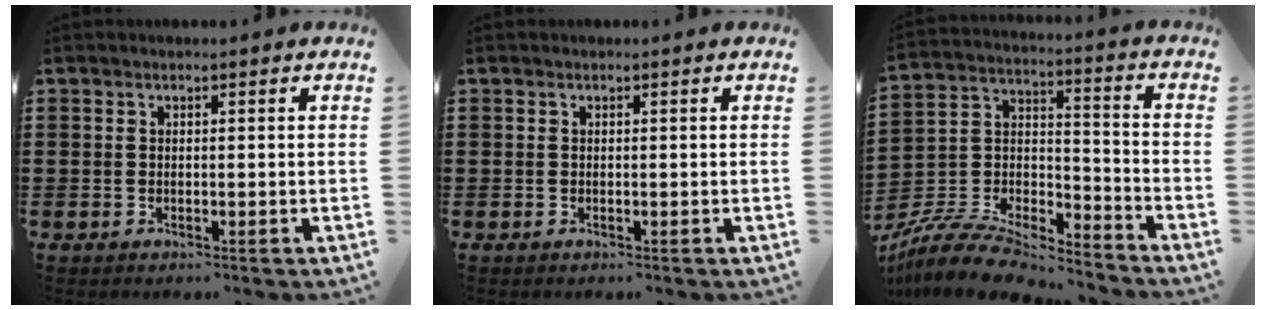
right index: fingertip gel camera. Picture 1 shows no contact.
{"total": 0.0}
{"total": 8.7, "force": [-8.2, 1.7, 2.3], "torque": [-0.056, 0.001, -0.164]}